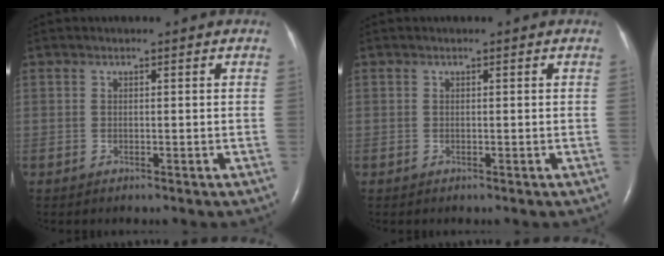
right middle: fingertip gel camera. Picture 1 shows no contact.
{"total": 0.0}